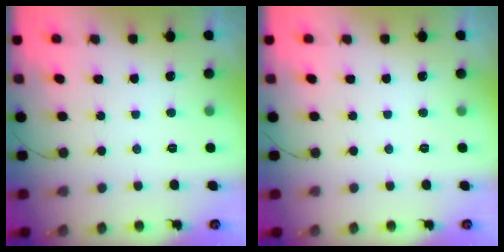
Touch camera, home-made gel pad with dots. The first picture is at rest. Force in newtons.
{"total": 0.0}